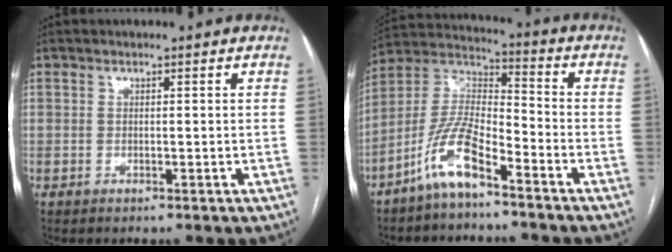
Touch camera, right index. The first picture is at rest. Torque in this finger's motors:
{"motor_torque": [0.16, -0.08, -0.10, -0.12]}